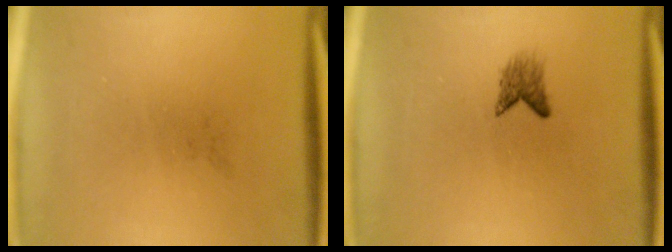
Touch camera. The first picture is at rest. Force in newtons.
{"total": 1.9}